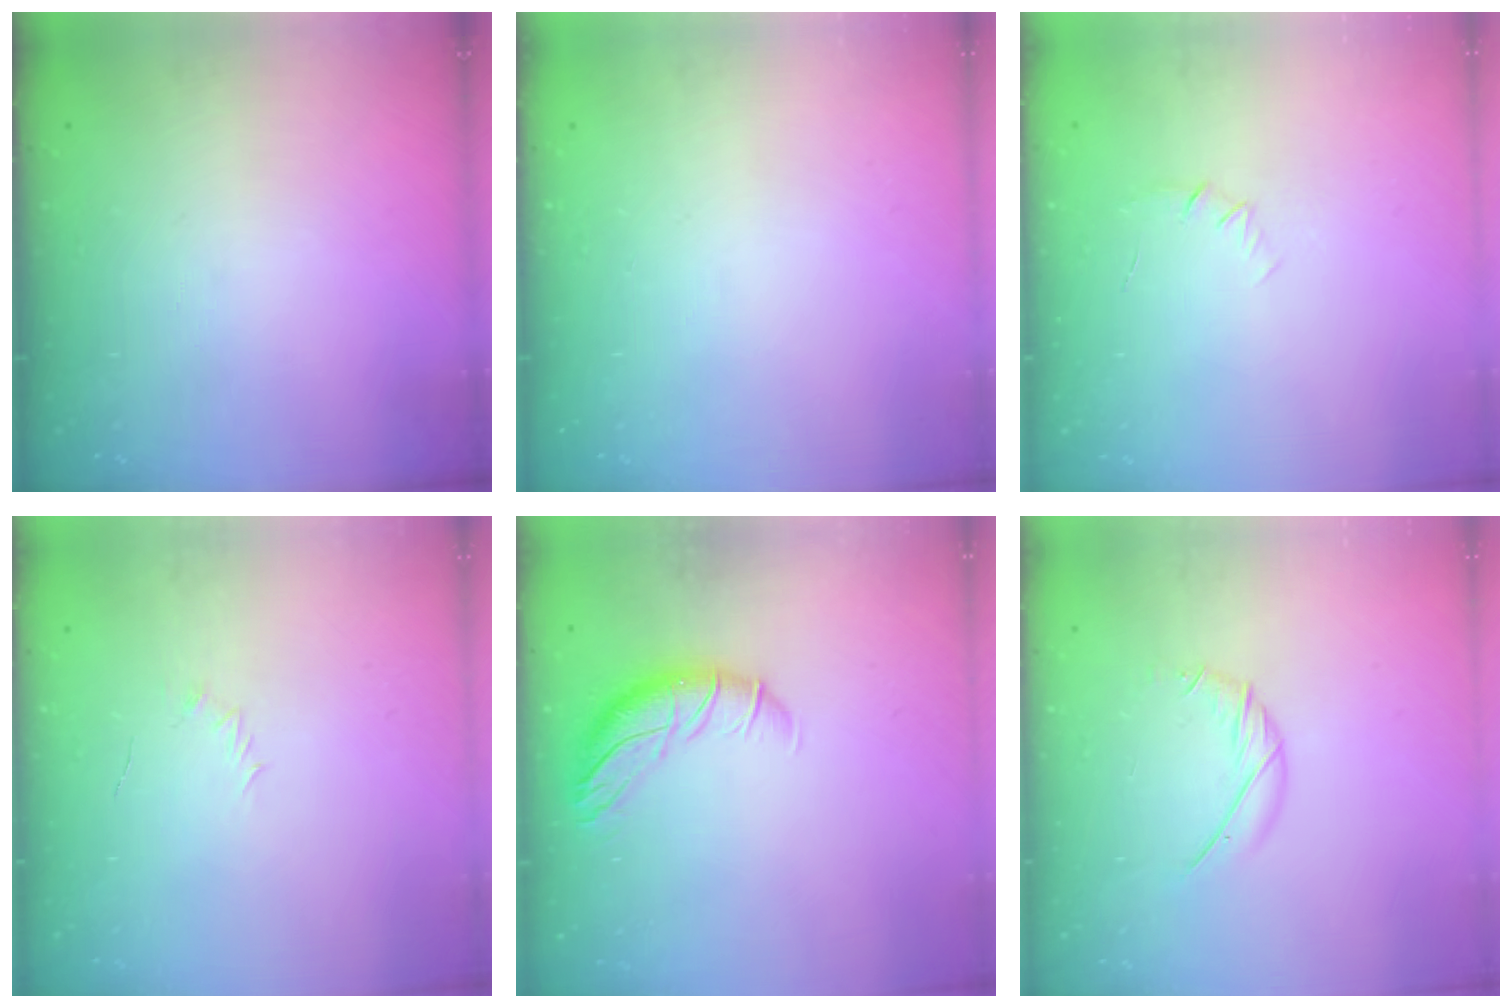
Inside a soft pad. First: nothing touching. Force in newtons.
{"total": 0.0}
{"total": 4.1, "press": 3.9, "slide": 1.1}
{"total": 2.5, "press": 2.4, "slide": 0.7}
{"total": 12.1, "press": 11.8, "slide": 2.8}
{"total": 6.8, "press": 6.8, "slide": 0.4}